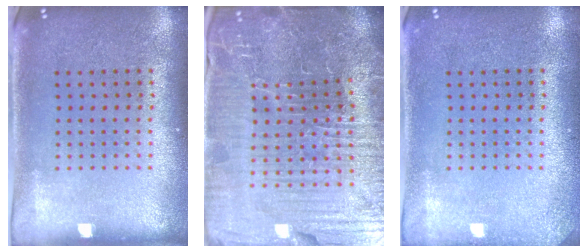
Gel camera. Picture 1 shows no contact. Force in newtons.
{"total": 6.8, "press": 6.3, "slide": 2.7}
{"total": 1.2, "press": 1.2, "slide": 0.1}